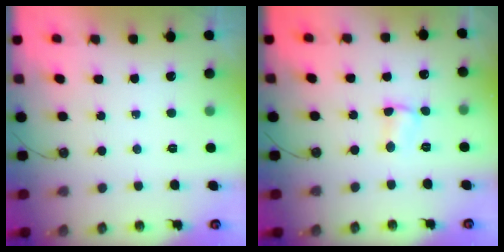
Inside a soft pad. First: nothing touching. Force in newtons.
{"total": 2.6, "press": 2.6, "slide": 0.4}